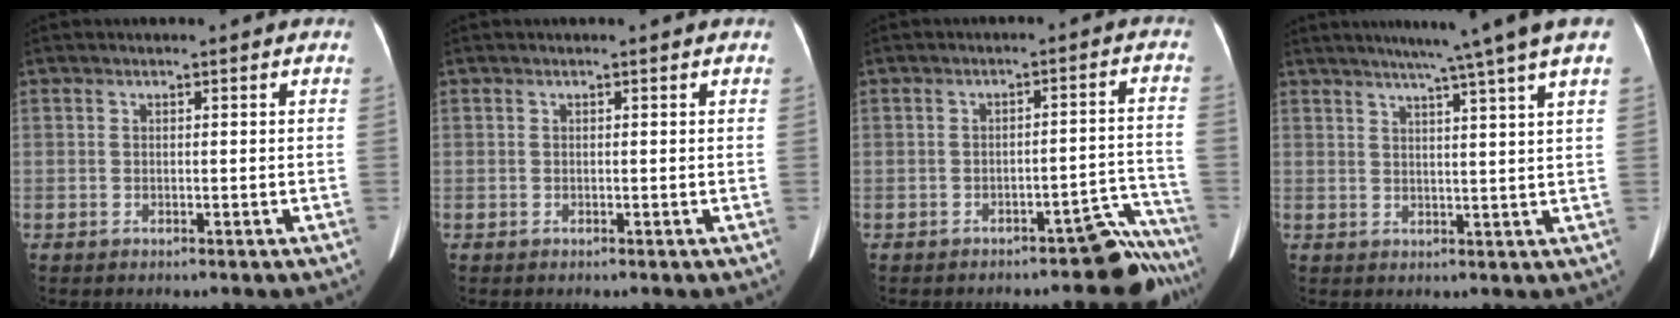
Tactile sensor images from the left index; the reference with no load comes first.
{"total": 0.7, "force": [0.7, 0.0, 0.2], "torque": [-0.011, 0.013, 0.007]}
{"total": 6.9, "force": [-6.3, 1.5, 2.4], "torque": [0.010, 0.036, -0.085]}
{"total": 10.9, "force": [8.1, -1.6, 7.1], "torque": [-0.102, 0.011, 0.091]}